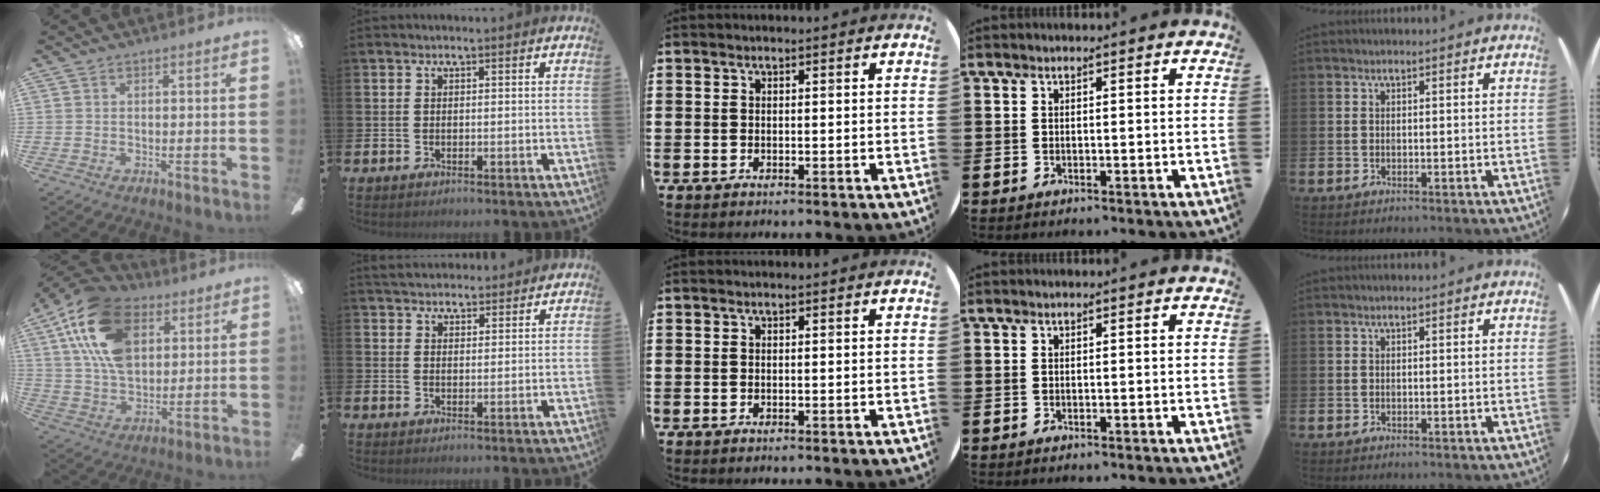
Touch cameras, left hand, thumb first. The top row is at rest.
{"thumb": {"total": 20.6, "force": [8.7, 12.6, 13.8], "torque": [-0.283, -0.009, 0.153]}, "index": {"total": 4.1, "force": [3.9, 1.0, 0.2], "torque": [-0.008, -0.016, 0.073]}}